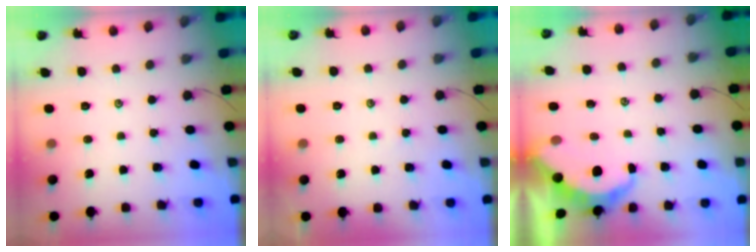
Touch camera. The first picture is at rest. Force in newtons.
{"total": 1.9, "press": 1.8, "slide": 0.4}
{"total": 6.5, "press": 6.4, "slide": 1.0}